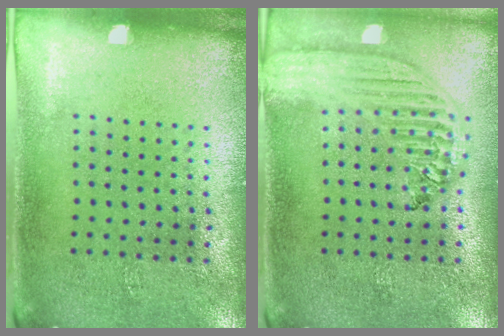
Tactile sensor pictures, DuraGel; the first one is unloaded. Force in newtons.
{"total": 2.3, "press": 1.9, "slide": 1.2}